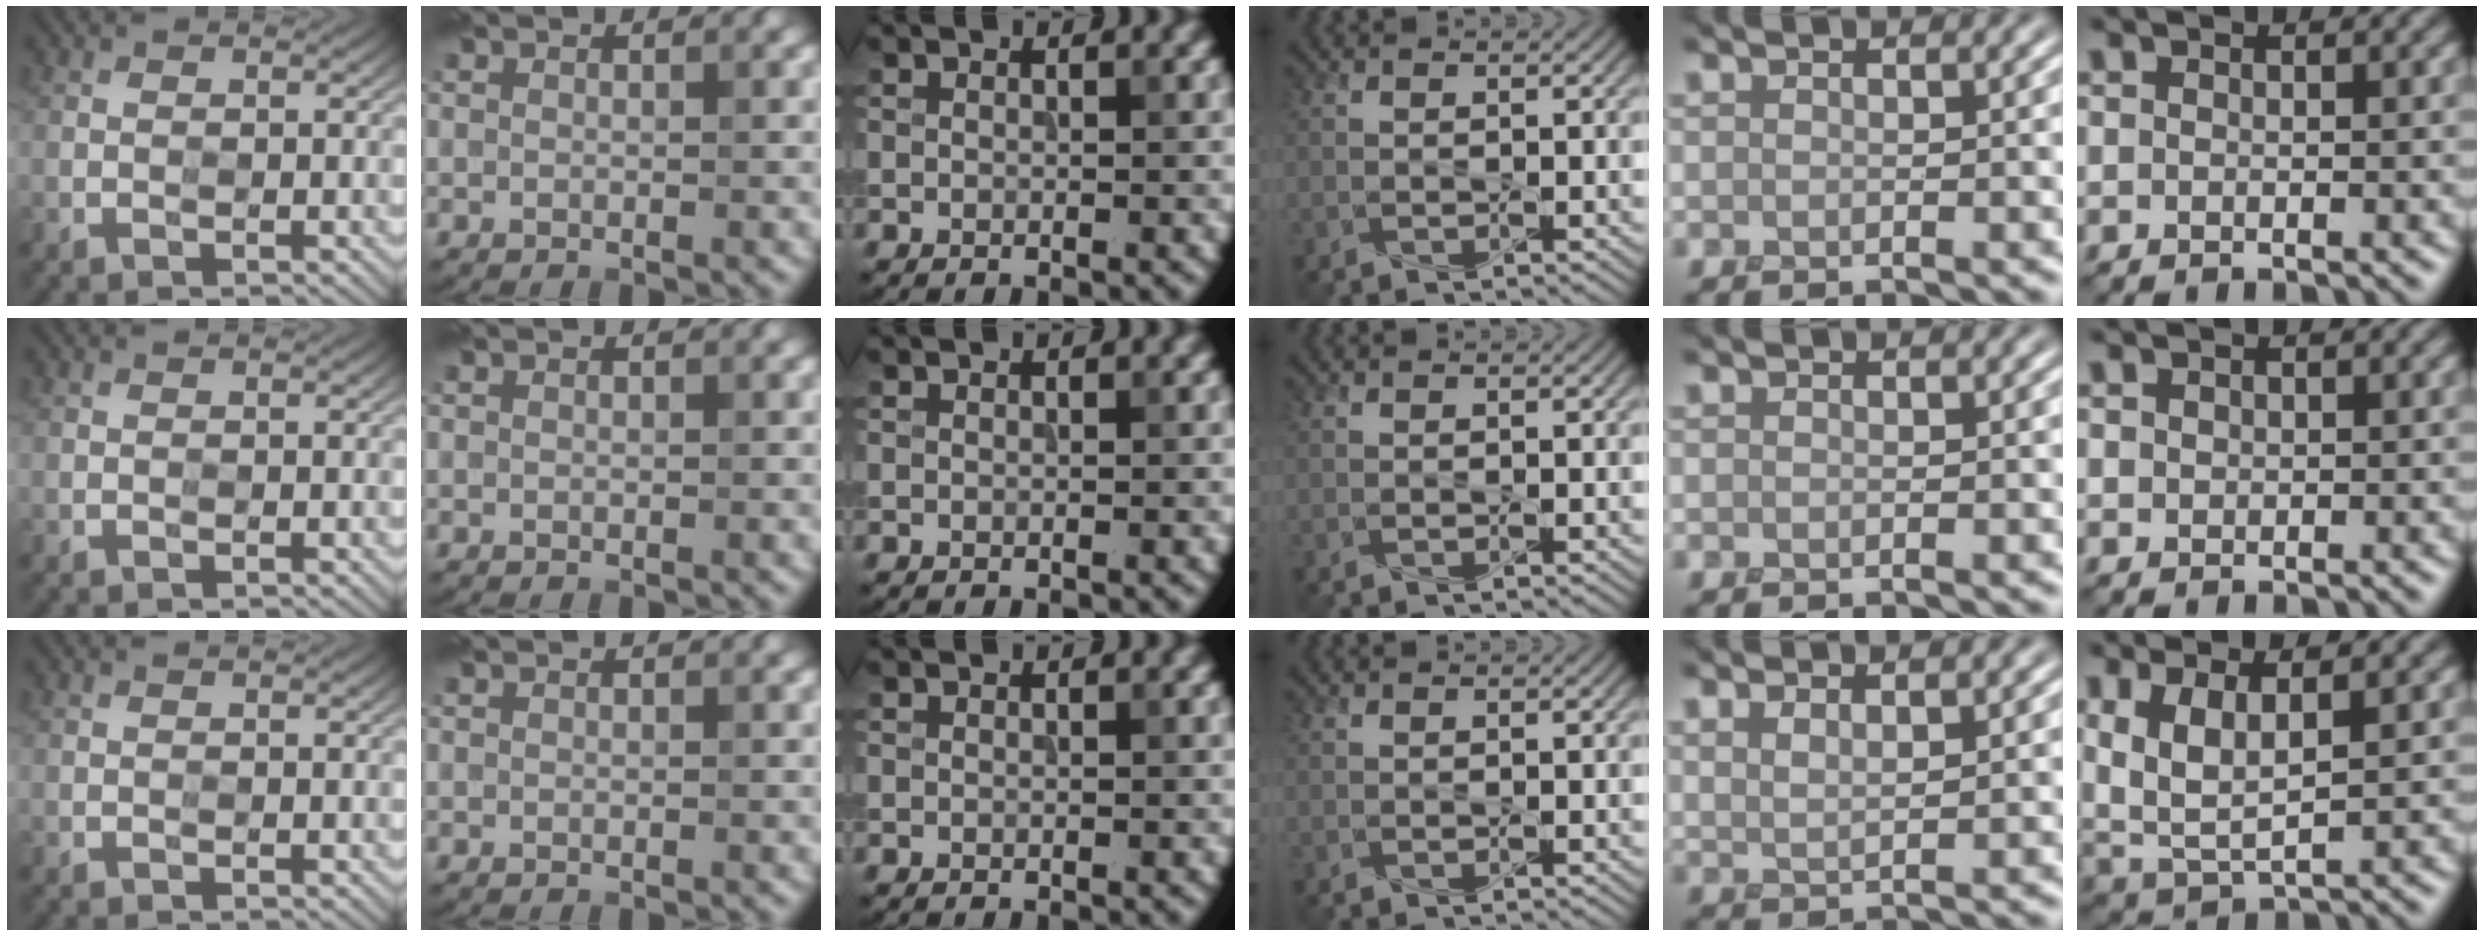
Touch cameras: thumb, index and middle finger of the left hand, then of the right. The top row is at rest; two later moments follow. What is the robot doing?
{"motion": "press", "object": "memory foam"}